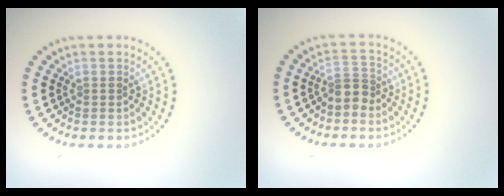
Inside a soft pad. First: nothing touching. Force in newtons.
{"total": 2.1, "press": 1.7, "slide": 1.3}